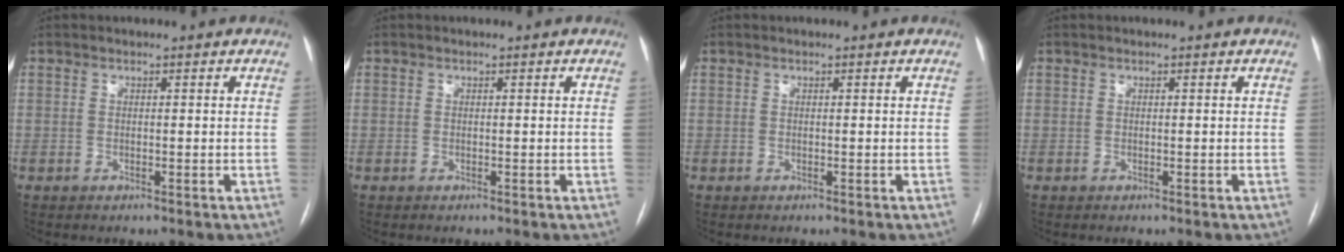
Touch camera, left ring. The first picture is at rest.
{"total": 0.0}
{"total": 0.0}
{"total": 0.0}